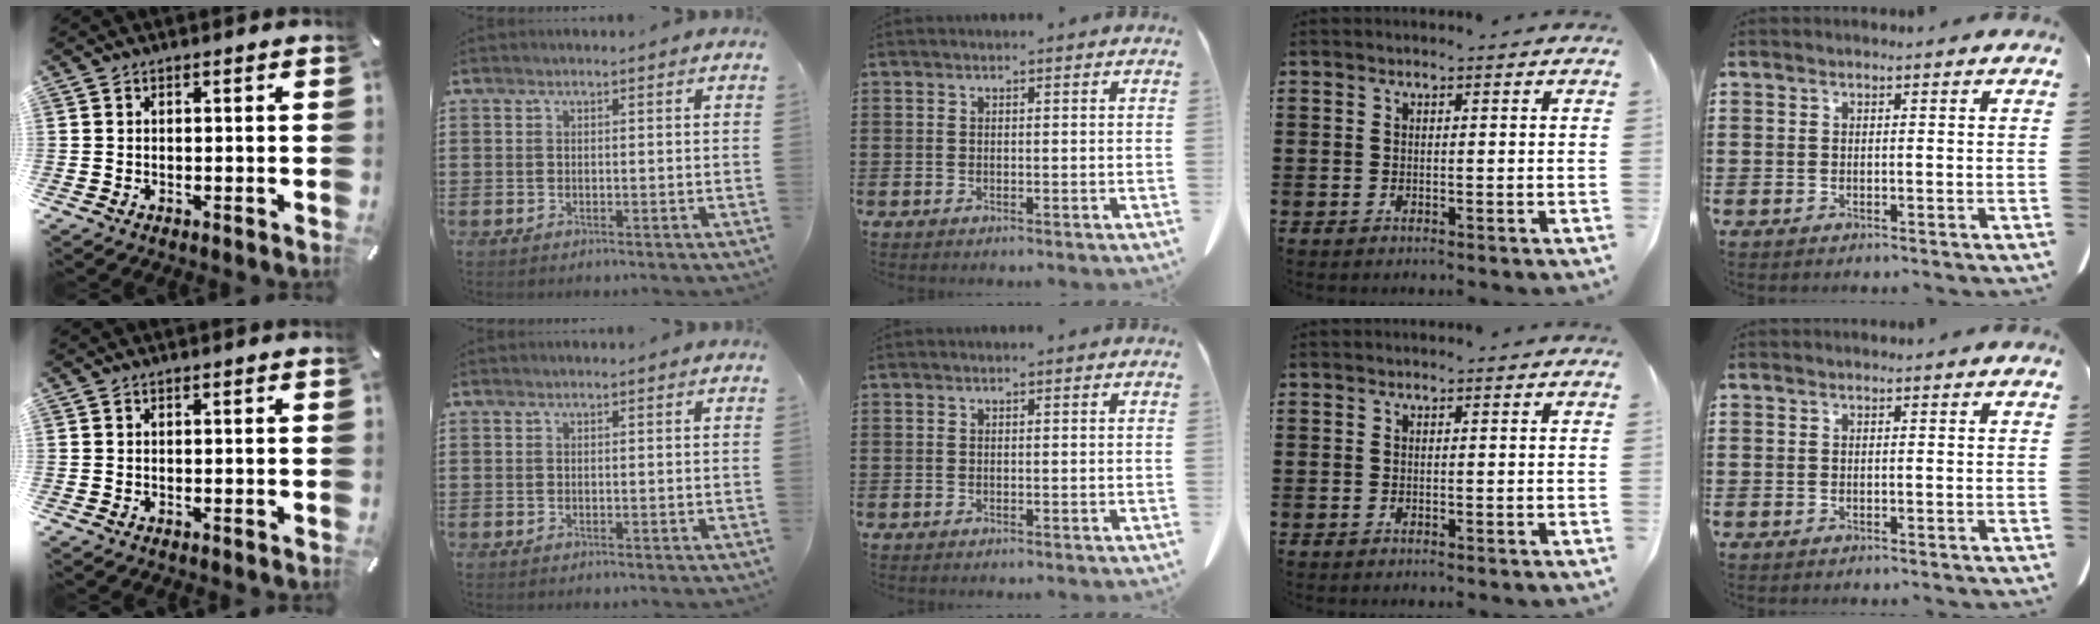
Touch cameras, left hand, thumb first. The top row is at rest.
{}